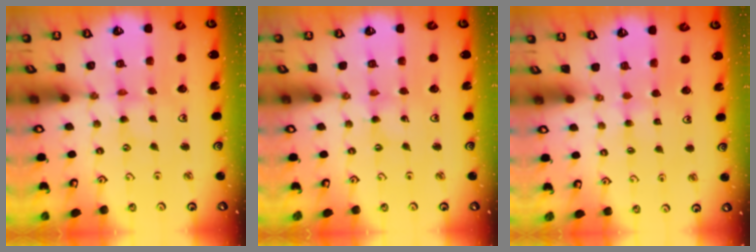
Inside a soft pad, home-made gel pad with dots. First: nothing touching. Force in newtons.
{"total": 0.0}
{"total": 2.9, "press": 2.8, "slide": 0.5}